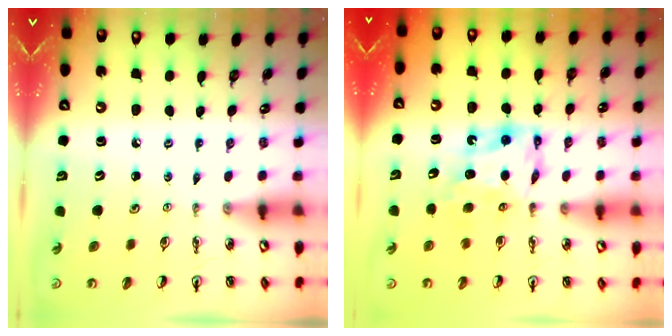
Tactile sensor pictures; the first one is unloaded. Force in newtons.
{"total": 6.6, "press": 6.6, "slide": 0.4}